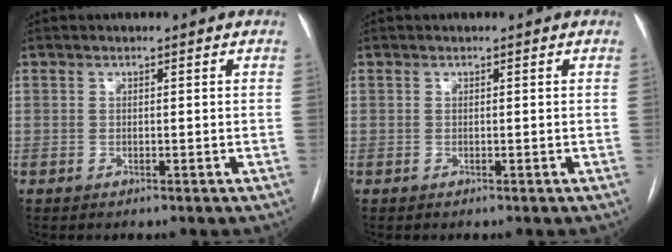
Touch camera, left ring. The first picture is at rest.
{"total": 0.0}